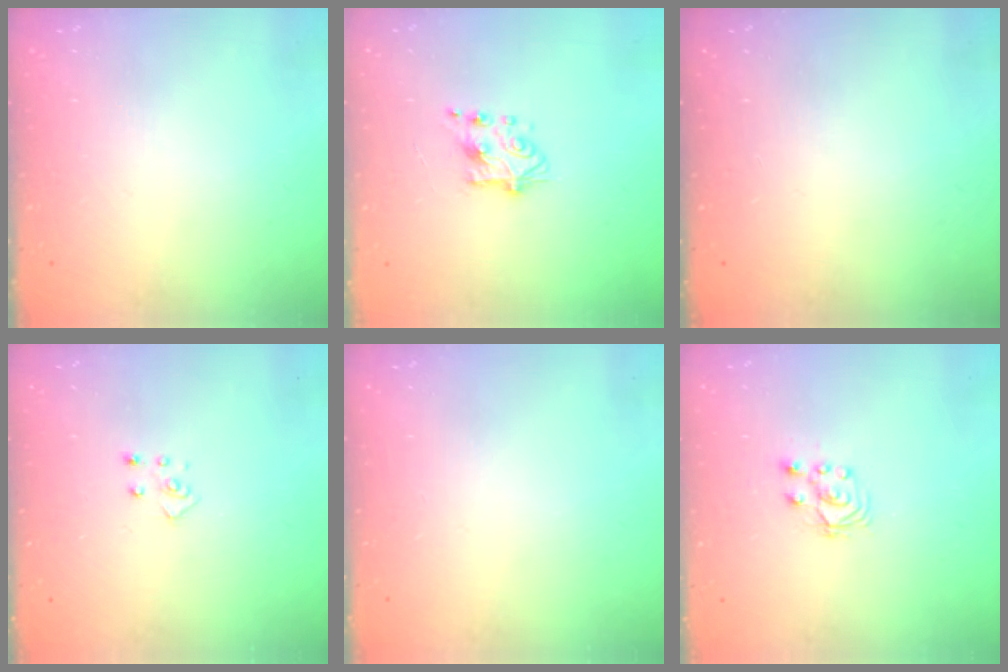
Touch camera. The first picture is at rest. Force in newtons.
{"total": 6.4, "press": 6.4, "slide": 0.5}
{"total": 0.0}
{"total": 3.8, "press": 3.8, "slide": 0.4}
{"total": 0.0}
{"total": 3.1, "press": 3.0, "slide": 0.7}